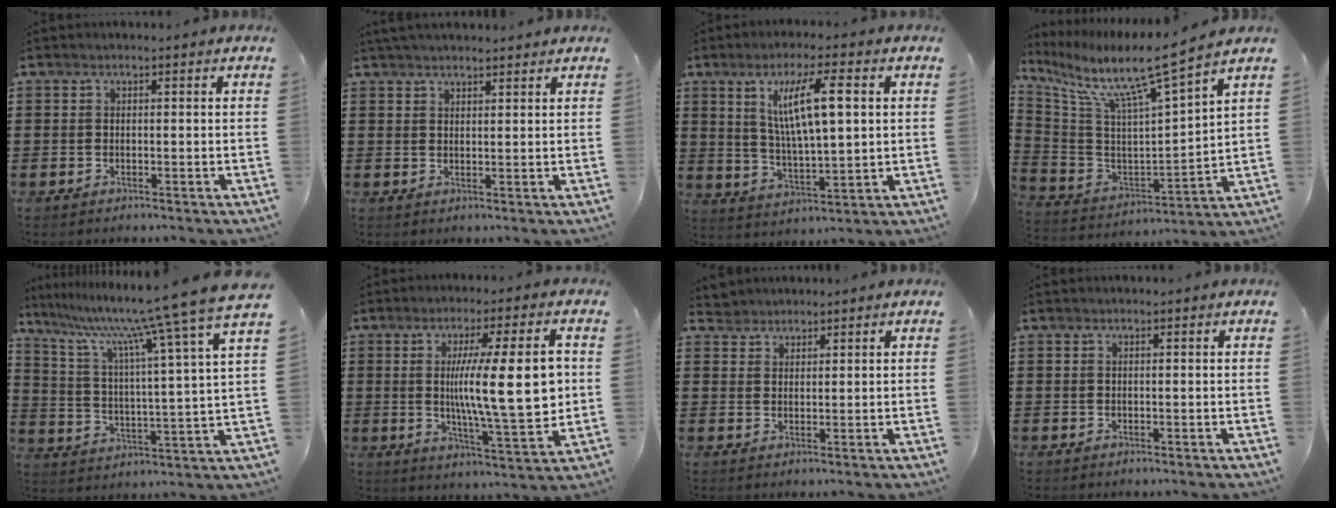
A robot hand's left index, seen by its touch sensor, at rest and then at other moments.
{"total": 2.3, "force": [2.2, 0.2, 0.5], "torque": [-0.014, 0.000, 0.044]}
{"total": 10.2, "force": [3.5, 2.5, 9.3], "torque": [-0.177, 0.008, 0.057]}
{"total": 10.1, "force": [7.8, 0.2, 6.5], "torque": [-0.148, -0.066, 0.120]}
{"total": 10.9, "force": [9.5, -1.0, 5.2], "torque": [-0.137, -0.072, 0.145]}
{"total": 14.4, "force": [1.5, 2.7, 14.0], "torque": [-0.223, -0.005, 0.023]}
{"total": 2.0, "force": [1.8, 0.9, -0.3], "torque": [-0.002, 0.006, 0.035]}
{"total": 0.0}